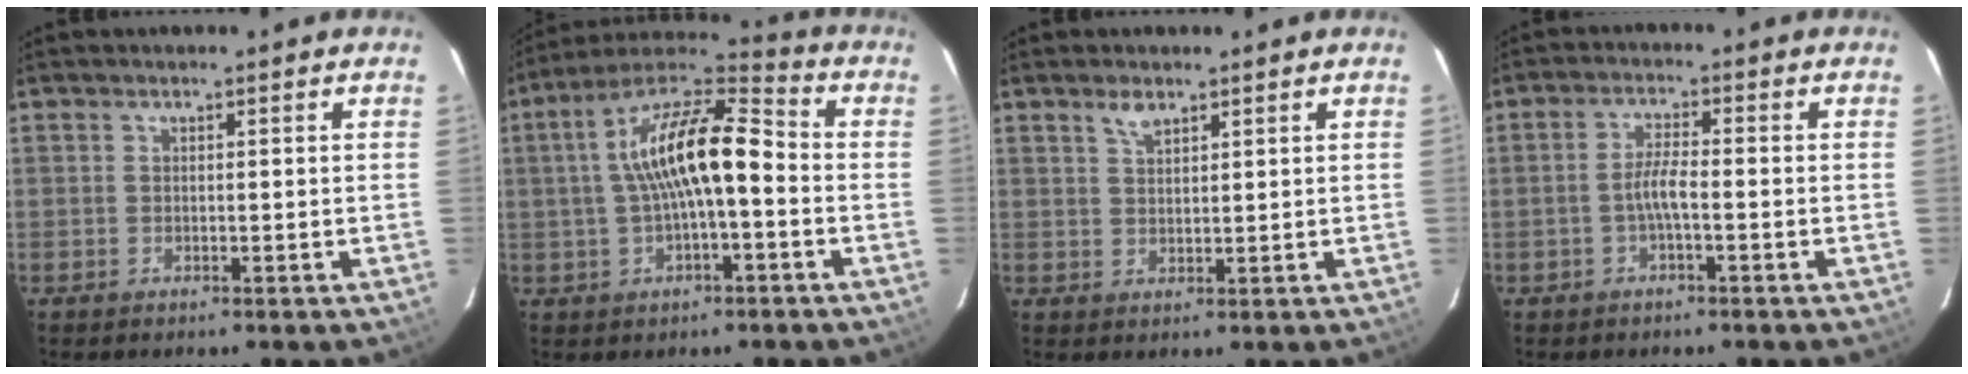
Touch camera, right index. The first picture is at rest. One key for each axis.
{"total": 14.5, "fx": -0.7, "fy": 4.6, "fz": 13.7, "tx": -0.247, "ty": 0.027, "tz": -0.016}
{"total": 2.6, "fx": 1.9, "fy": 1.1, "fz": 1.4, "tx": -0.025, "ty": 0.004, "tz": 0.037}
{"total": 3.4, "fx": -1.4, "fy": 0.3, "fz": 3.1, "tx": -0.067, "ty": 0.006, "tz": -0.026}